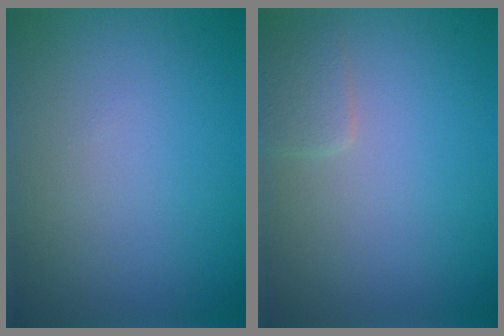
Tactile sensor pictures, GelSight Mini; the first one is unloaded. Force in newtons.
{"total": 1.4, "press": 1.4, "slide": 0.1}